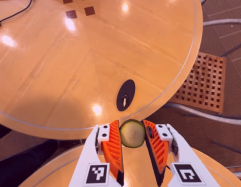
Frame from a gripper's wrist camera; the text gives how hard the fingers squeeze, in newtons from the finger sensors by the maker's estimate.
{"total": 8.9, "left": 9.0, "right": 8.7}